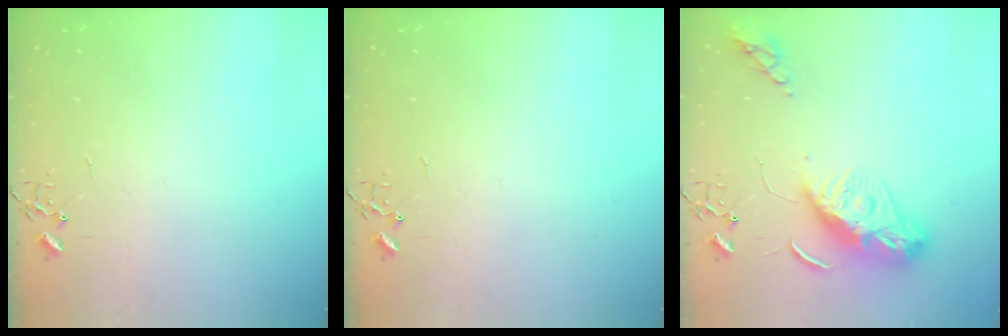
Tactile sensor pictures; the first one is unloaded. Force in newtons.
{"total": 0.0}
{"total": 11.6, "press": 11.6, "slide": 1.0}